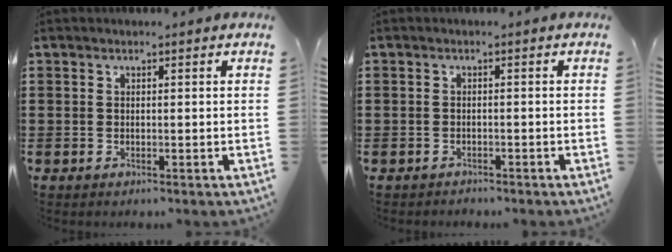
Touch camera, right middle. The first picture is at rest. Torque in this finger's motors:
{"motor_torque": [-0.68, 0.42, -0.63, -0.14]}